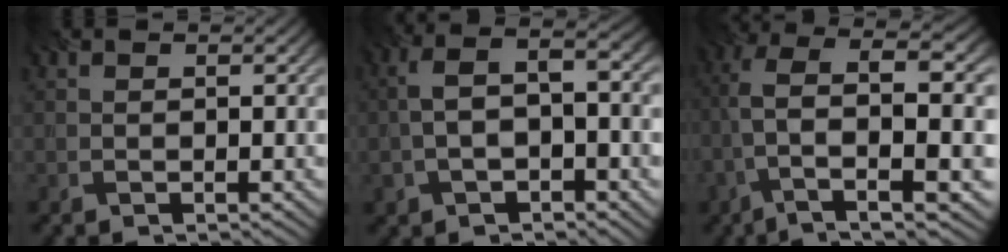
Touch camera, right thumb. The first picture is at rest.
{"total": 8.2, "force": [-0.9, 3.8, 7.1], "torque": [-0.147, 0.006, -0.018]}
{"total": 11.6, "force": [1.1, 3.6, 10.9], "torque": [-0.212, 0.015, 0.020]}